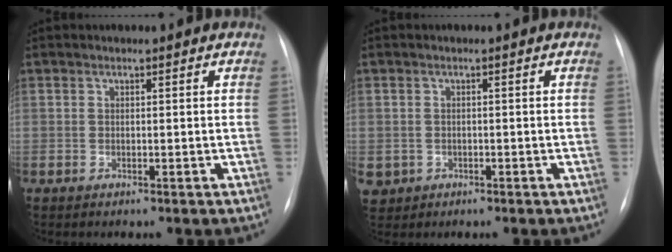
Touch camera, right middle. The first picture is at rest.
{"total": 3.2, "force": [-1.2, 2.9, 0.5], "torque": [-0.008, 0.003, -0.014]}